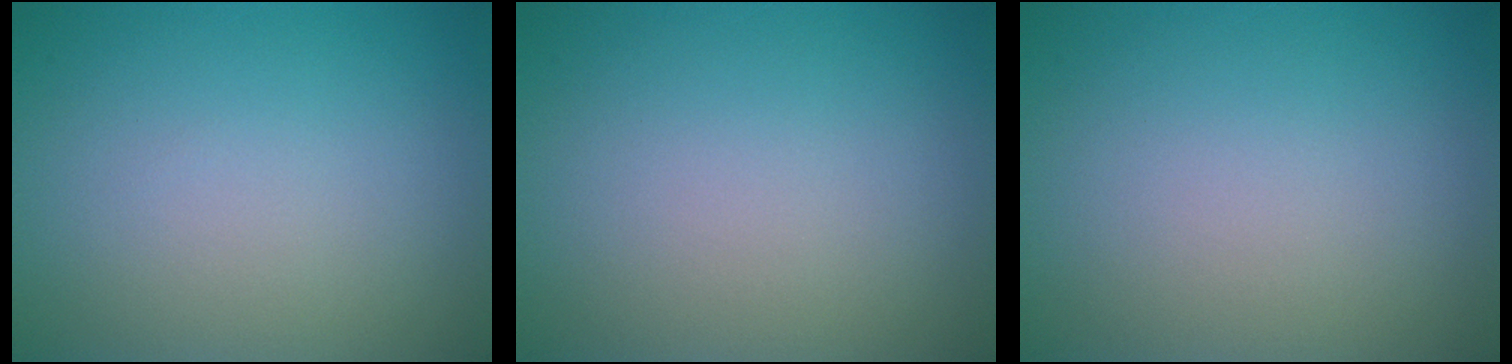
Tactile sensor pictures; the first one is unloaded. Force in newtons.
{"total": 0.0}
{"total": 0.0}